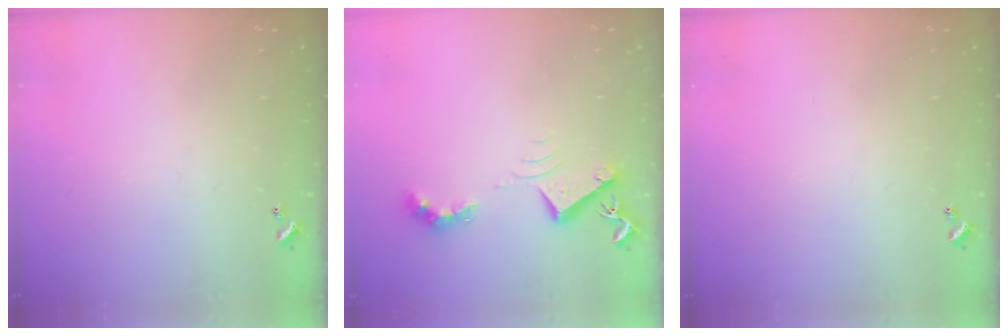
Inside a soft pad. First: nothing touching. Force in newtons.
{"total": 8.6, "press": 8.4, "slide": 1.7}
{"total": 0.0}